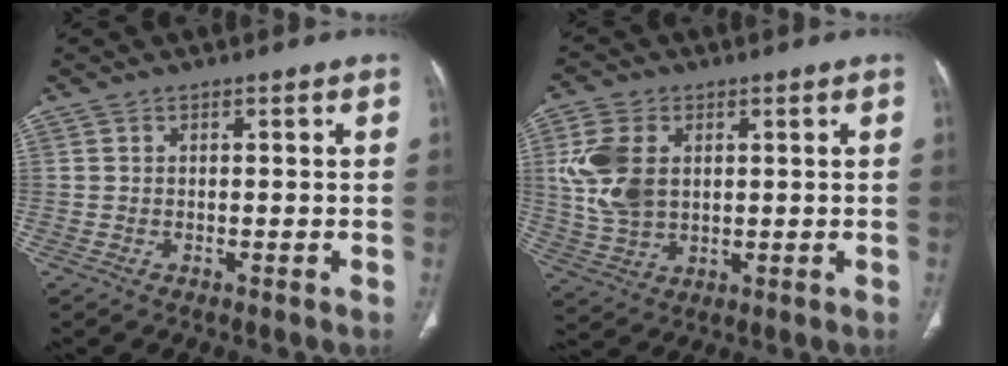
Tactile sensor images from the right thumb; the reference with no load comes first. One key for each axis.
{"total": 10.7, "fx": 2.1, "fy": 7.3, "fz": 7.6, "tx": -0.155, "ty": -0.001, "tz": 0.048}